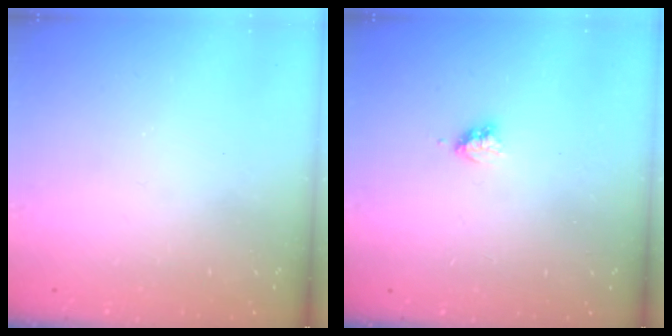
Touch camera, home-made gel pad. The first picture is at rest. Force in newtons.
{"total": 2.9, "press": 2.9, "slide": 0.5}